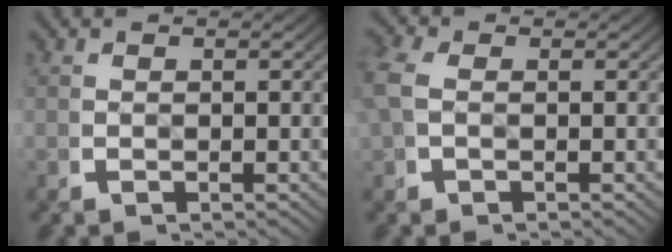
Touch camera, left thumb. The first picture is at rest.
{"total": 2.2, "force": [0.0, 1.7, 1.5], "torque": [-0.048, -0.002, 0.002]}